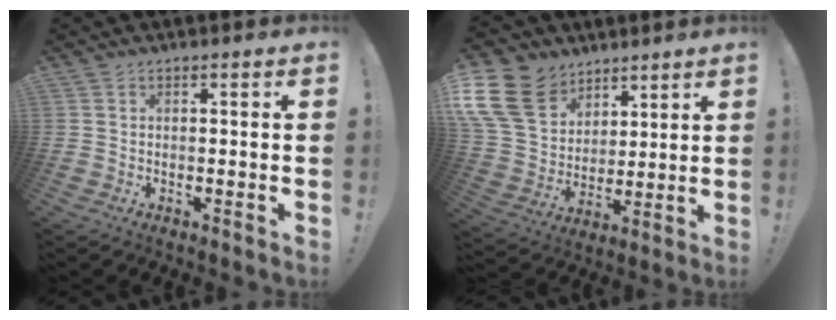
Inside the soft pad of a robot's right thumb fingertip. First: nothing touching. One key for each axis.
{"total": 17.6, "fx": 9.5, "fy": 12.3, "fz": 8.3, "tx": -0.173, "ty": -0.050, "tz": 0.188}